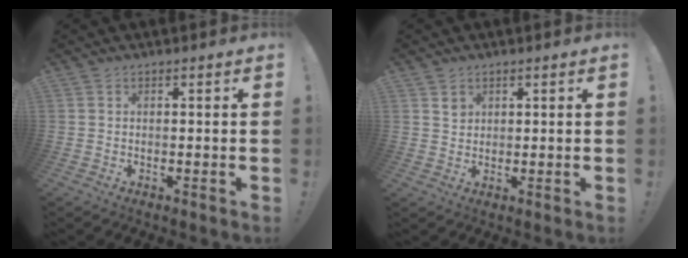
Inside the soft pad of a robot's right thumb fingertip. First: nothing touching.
{"total": 2.6, "force": [1.7, 1.9, 0.5], "torque": [0.004, -0.011, 0.029]}